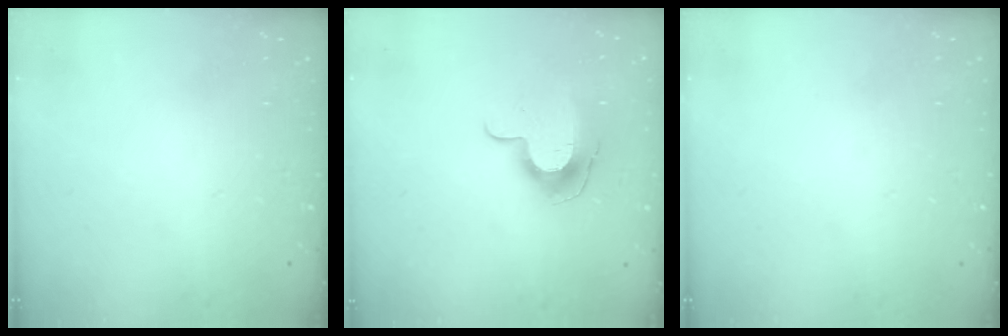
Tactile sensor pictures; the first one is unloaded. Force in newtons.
{"total": 10.0, "press": 10.0, "slide": 0.3}
{"total": 0.0}